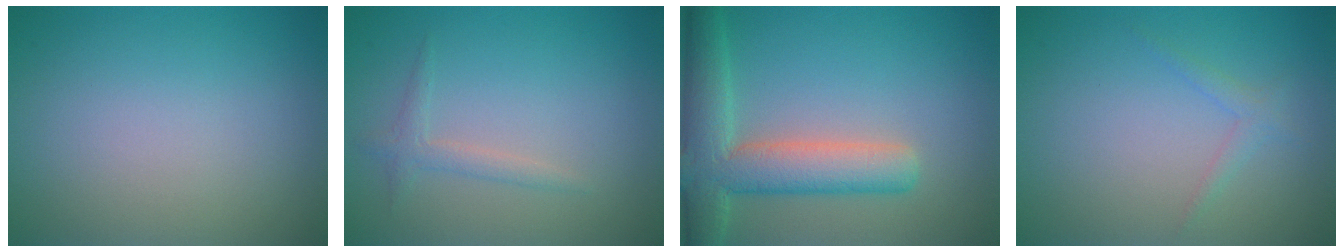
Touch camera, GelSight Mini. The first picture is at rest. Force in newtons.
{"total": 1.4, "press": 1.4, "slide": 0.1}
{"total": 7.0, "press": 7.0, "slide": 0.5}
{"total": 1.1, "press": 1.1, "slide": 0.0}